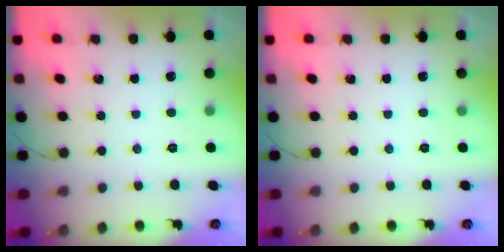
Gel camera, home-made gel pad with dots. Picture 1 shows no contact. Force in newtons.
{"total": 0.0}